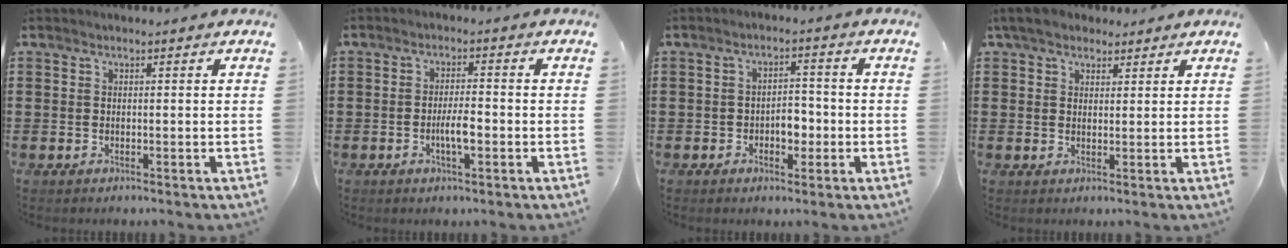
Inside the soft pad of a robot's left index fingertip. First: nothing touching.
{"total": 3.9, "force": [-1.0, 1.0, 3.6], "torque": [-0.070, 0.002, -0.021]}
{"total": 3.9, "force": [-1.1, 2.2, 3.0], "torque": [-0.050, 0.003, -0.025]}
{"total": 4.1, "force": [3.2, 2.1, 1.5], "torque": [-0.041, 0.008, 0.059]}